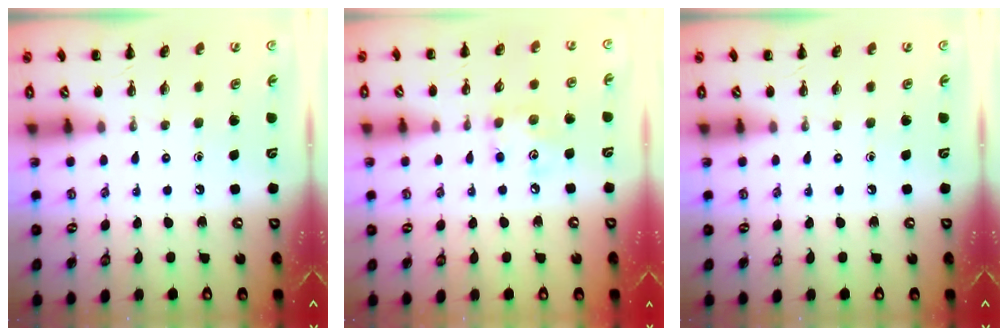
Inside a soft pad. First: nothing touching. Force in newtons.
{"total": 5.0, "press": 5.0, "slide": 0.5}
{"total": 0.0}